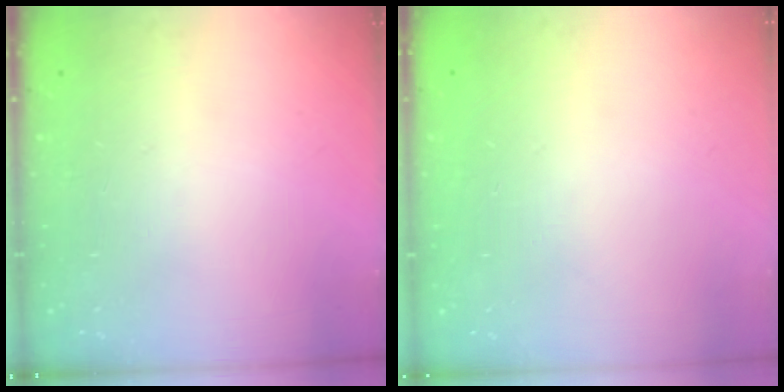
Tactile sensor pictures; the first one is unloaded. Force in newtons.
{"total": 0.0}